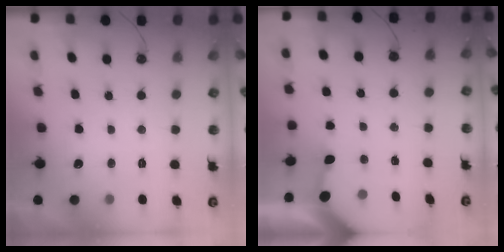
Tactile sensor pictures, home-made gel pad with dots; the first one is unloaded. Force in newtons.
{"total": 3.3, "press": 3.3, "slide": 0.4}